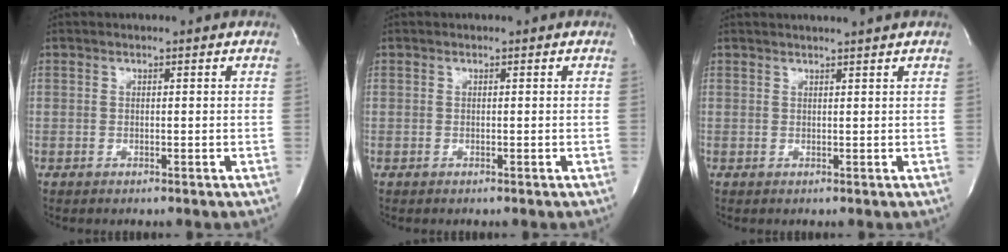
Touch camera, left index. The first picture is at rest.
{"total": 0.0}
{"total": 3.7, "force": [3.3, -0.8, 1.4], "torque": [-0.015, 0.008, 0.040]}